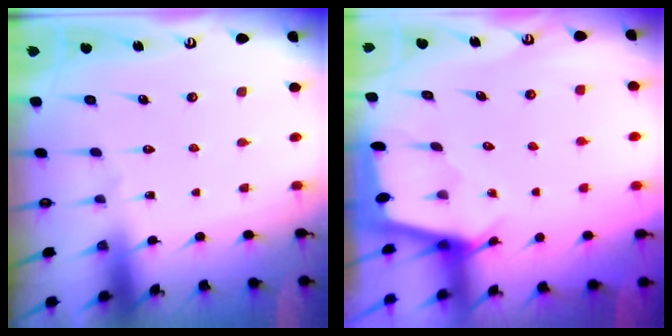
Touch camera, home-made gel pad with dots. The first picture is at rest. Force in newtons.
{"total": 2.2, "press": 2.2, "slide": 0.3}